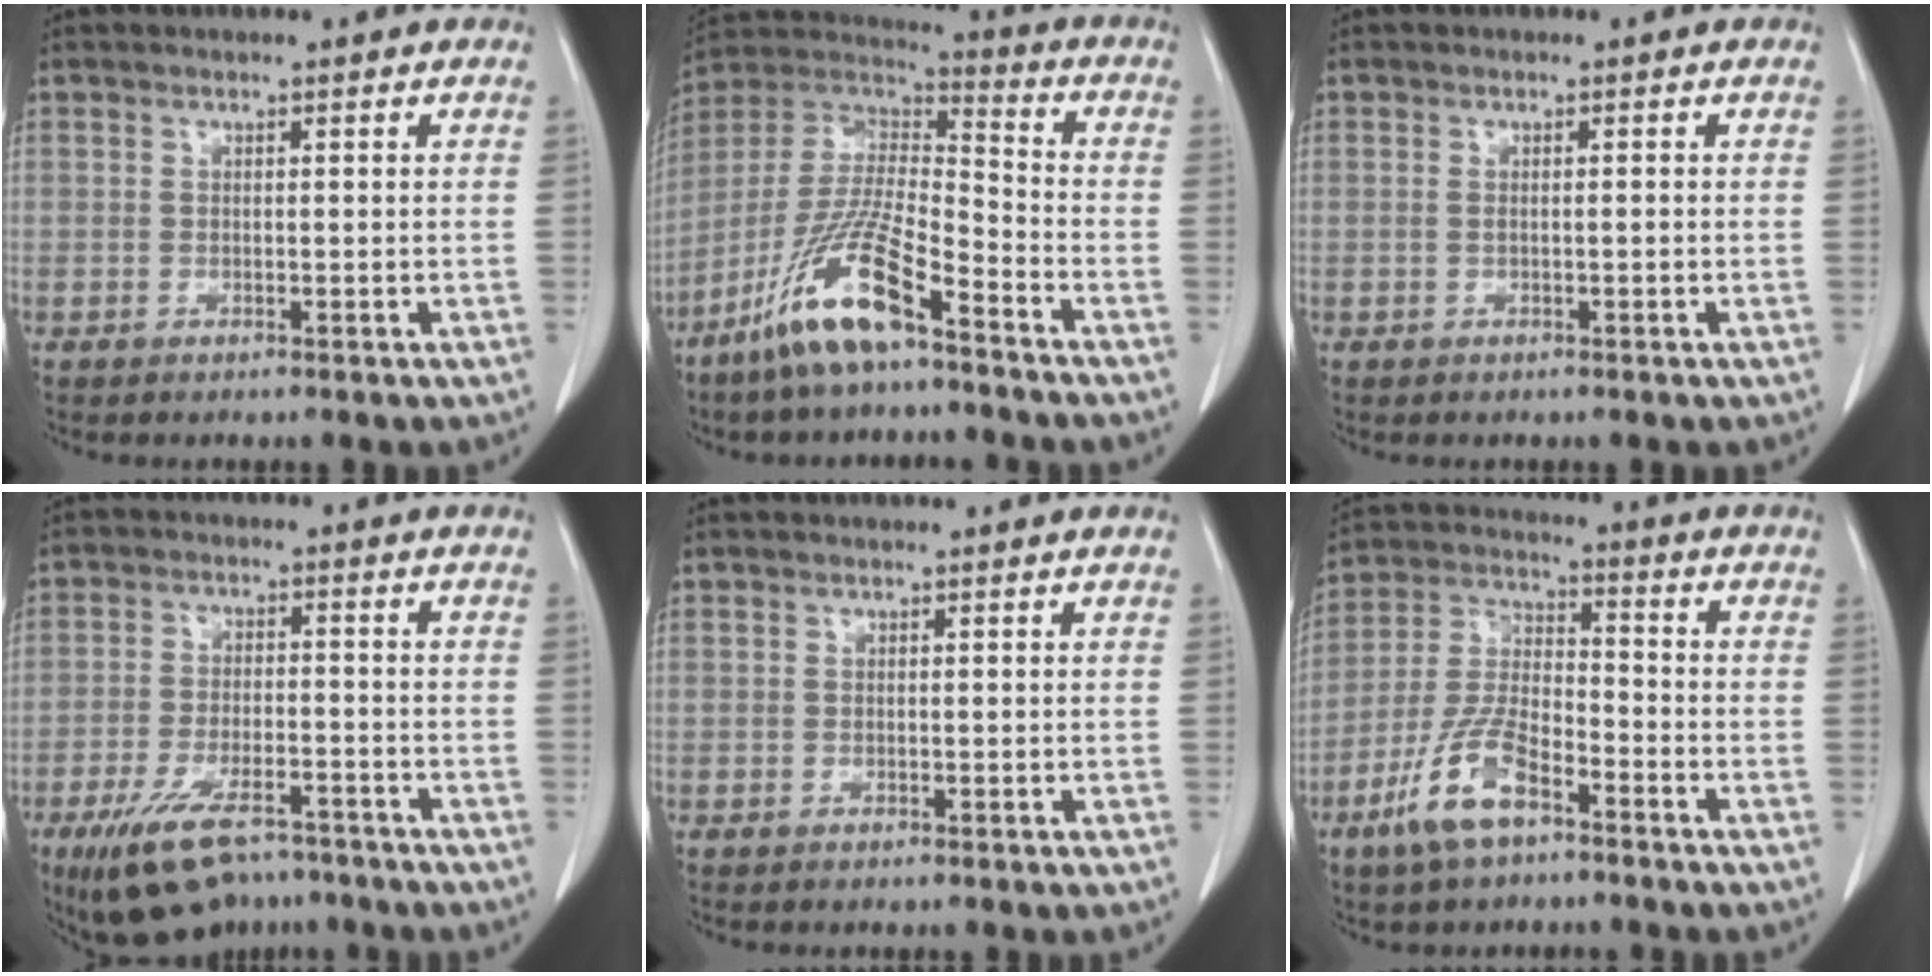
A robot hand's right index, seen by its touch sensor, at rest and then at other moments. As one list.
[{"total": 15.0, "force": [-9.4, 2.3, 11.5], "torque": [-0.240, -0.014, -0.180]}, {"total": 0.6, "force": [-0.1, 0.1, 0.6], "torque": [-0.010, 0.002, 0.003]}, {"total": 11.6, "force": [-8.3, 4.4, 6.8], "torque": [-0.130, -0.006, -0.137]}, {"total": 0.0}, {"total": 10.5, "force": [-6.2, 3.5, 7.7], "torque": [-0.174, 0.000, -0.121]}]